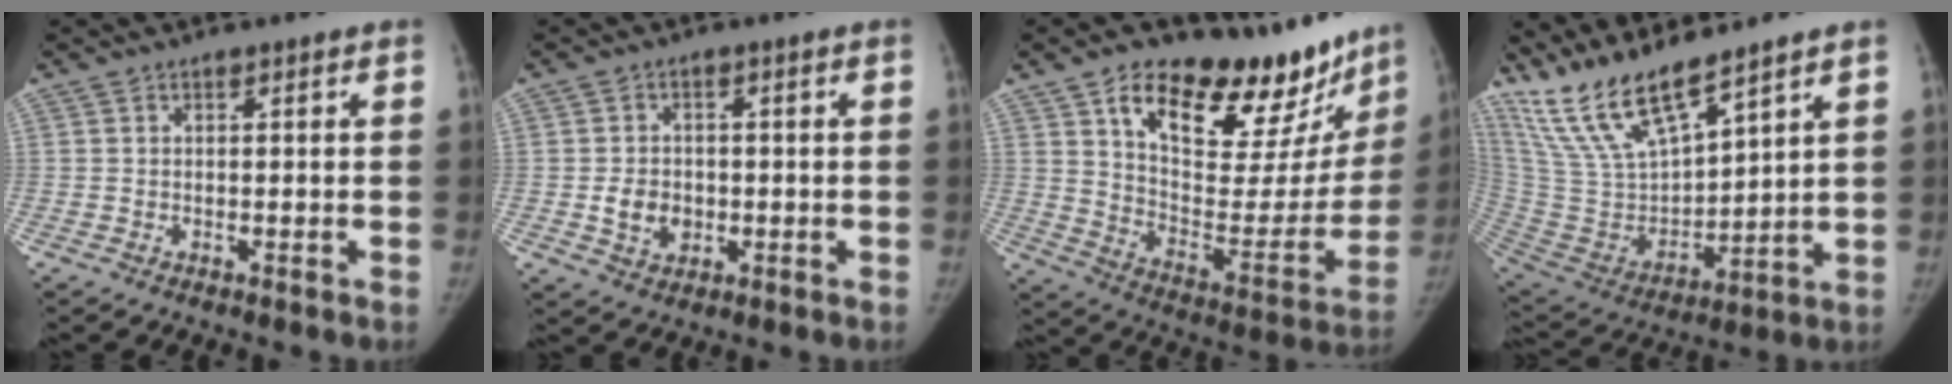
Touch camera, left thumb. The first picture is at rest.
{"total": 5.3, "force": [-0.8, 4.3, 3.0], "torque": [-0.032, 0.003, -0.009]}
{"total": 28.7, "force": [19.7, 12.6, 16.7], "torque": [-0.197, -0.081, 0.295]}
{"total": 15.9, "force": [13.1, 3.5, 8.3], "torque": [-0.150, -0.065, 0.276]}